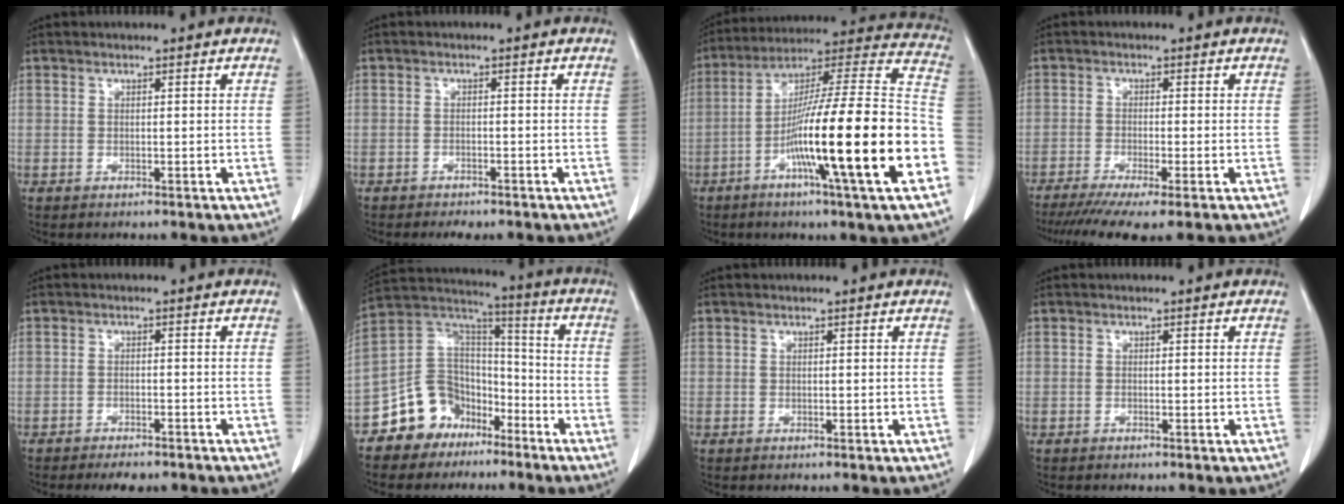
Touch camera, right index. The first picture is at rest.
{"total": 3.2, "force": [-2.6, 1.2, 1.4], "torque": [-0.018, -0.003, -0.031]}
{"total": 26.0, "force": [-8.1, 0.1, 24.7], "torque": [-0.339, -0.012, -0.144]}
{"total": 9.4, "force": [-6.9, 0.6, 6.4], "torque": [-0.100, -0.017, -0.109]}
{"total": 4.8, "force": [-4.0, 1.6, 2.2], "torque": [-0.025, -0.004, -0.053]}
{"total": 11.7, "force": [-7.3, 8.7, 2.8], "torque": [-0.058, 0.071, -0.129]}
{"total": 0.0}
{"total": 0.0}